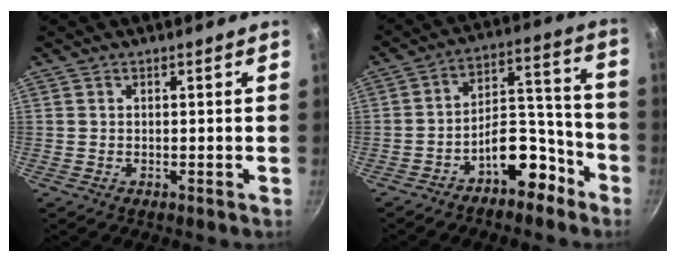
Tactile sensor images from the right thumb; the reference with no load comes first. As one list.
[{"total": 10.9, "force": [-6.6, 5.5, 6.7], "torque": [-0.084, 0.085, -0.110]}]